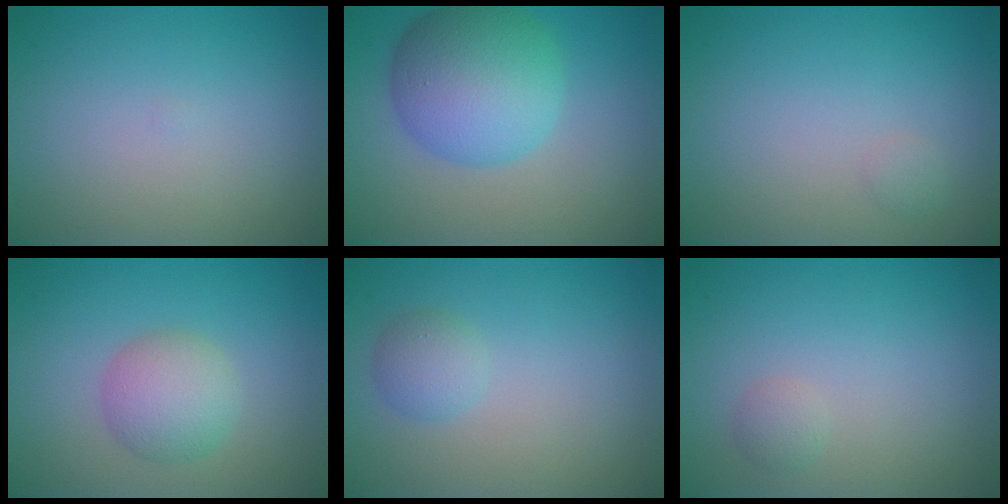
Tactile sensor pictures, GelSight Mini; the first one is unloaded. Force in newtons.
{"total": 8.2, "press": 8.2, "slide": 0.2}
{"total": 0.6, "press": 0.6, "slide": 0.0}
{"total": 3.7, "press": 3.7, "slide": 0.1}
{"total": 1.7, "press": 1.7, "slide": 0.0}
{"total": 1.0, "press": 1.0, "slide": 0.1}